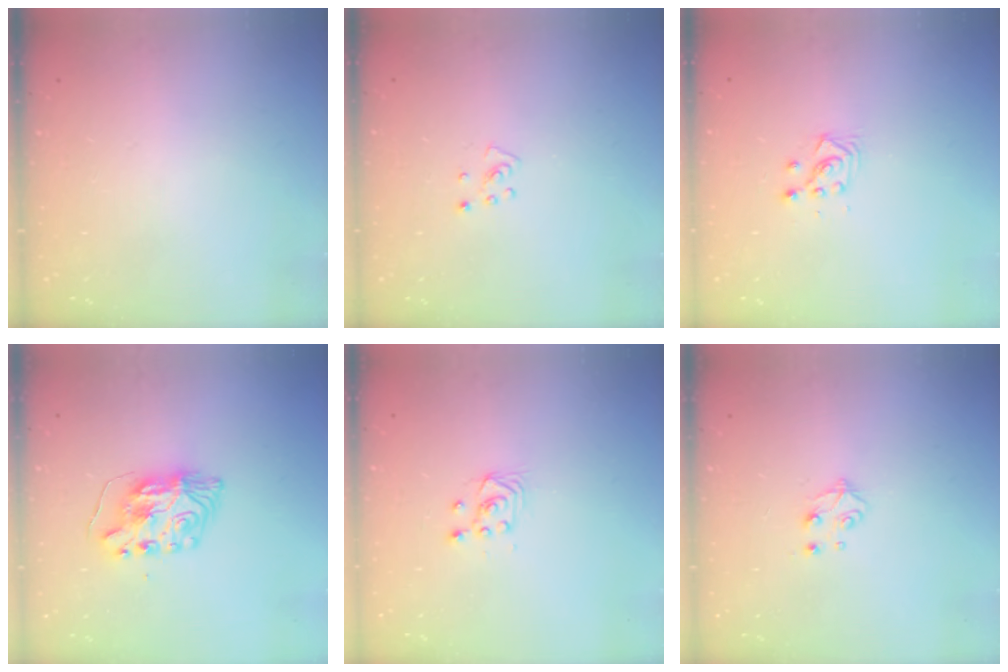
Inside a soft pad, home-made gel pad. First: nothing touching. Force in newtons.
{"total": 4.4, "press": 4.4, "slide": 0.3}
{"total": 3.4, "press": 3.3, "slide": 1.0}
{"total": 8.1, "press": 8.1, "slide": 0.9}
{"total": 2.9, "press": 2.6, "slide": 1.3}
{"total": 5.3, "press": 5.3, "slide": 0.3}